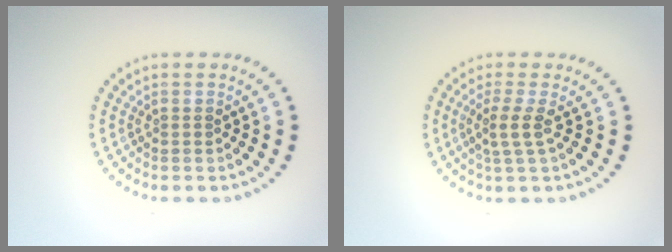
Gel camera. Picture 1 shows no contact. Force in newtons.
{"total": 2.2, "press": 1.7, "slide": 1.4}